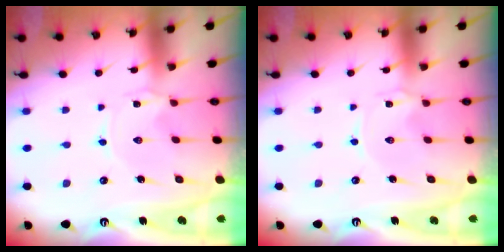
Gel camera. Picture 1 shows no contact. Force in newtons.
{"total": 0.0}